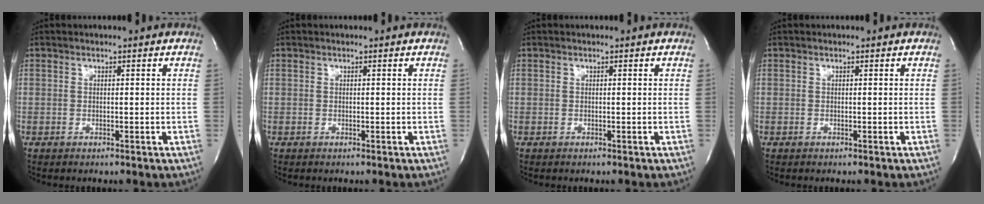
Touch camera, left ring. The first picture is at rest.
{"total": 0.0}
{"total": 0.0}
{"total": 0.0}